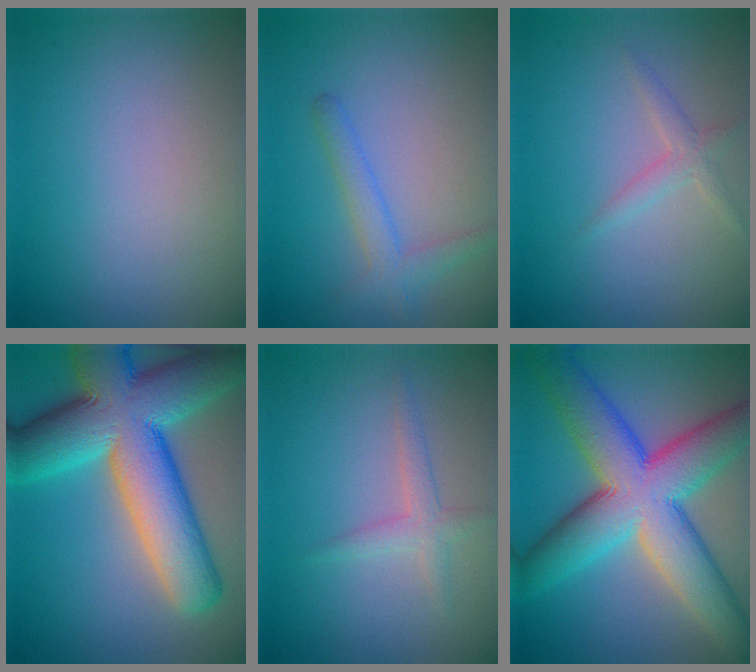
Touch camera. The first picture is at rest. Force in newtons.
{"total": 2.4, "press": 2.4, "slide": 0.1}
{"total": 1.5, "press": 1.5, "slide": 0.1}
{"total": 14.3, "press": 14.2, "slide": 0.6}
{"total": 2.3, "press": 2.3, "slide": 0.1}
{"total": 12.1, "press": 12.1, "slide": 0.7}